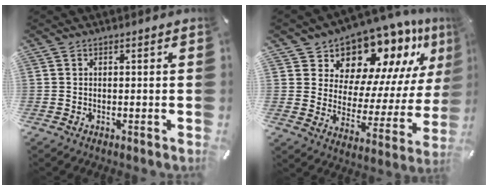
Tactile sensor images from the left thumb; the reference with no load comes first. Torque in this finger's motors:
{"motor_torque": [1.46, 1.45, 1.84, -0.67, 0.11]}